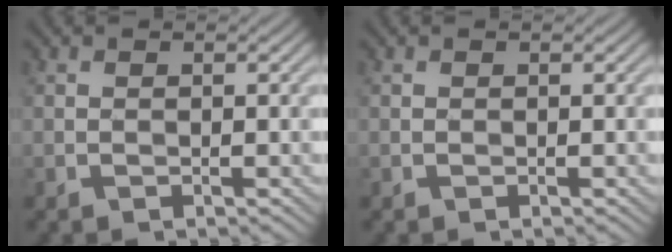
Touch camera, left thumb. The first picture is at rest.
{"total": 0.0}